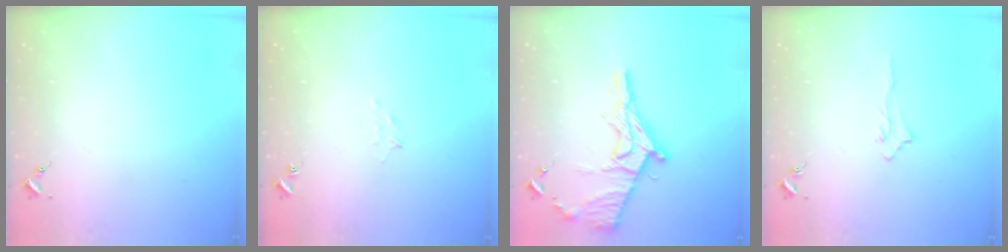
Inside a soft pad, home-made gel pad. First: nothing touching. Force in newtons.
{"total": 5.3, "press": 5.1, "slide": 1.0}
{"total": 16.9, "press": 16.8, "slide": 1.4}
{"total": 3.2, "press": 3.2, "slide": 0.4}